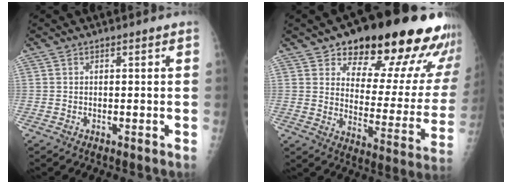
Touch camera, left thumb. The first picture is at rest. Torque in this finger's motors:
{"motor_torque": [0.59, 0.82, 1.44, -1.34, 0.26]}